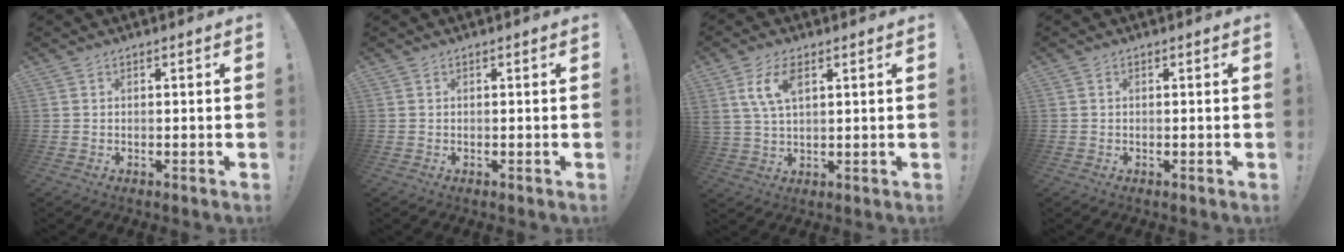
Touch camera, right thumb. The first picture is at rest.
{"total": 0.0}
{"total": 8.0, "force": [3.2, 3.9, 6.2], "torque": [-0.127, -0.005, 0.057]}
{"total": 0.0}